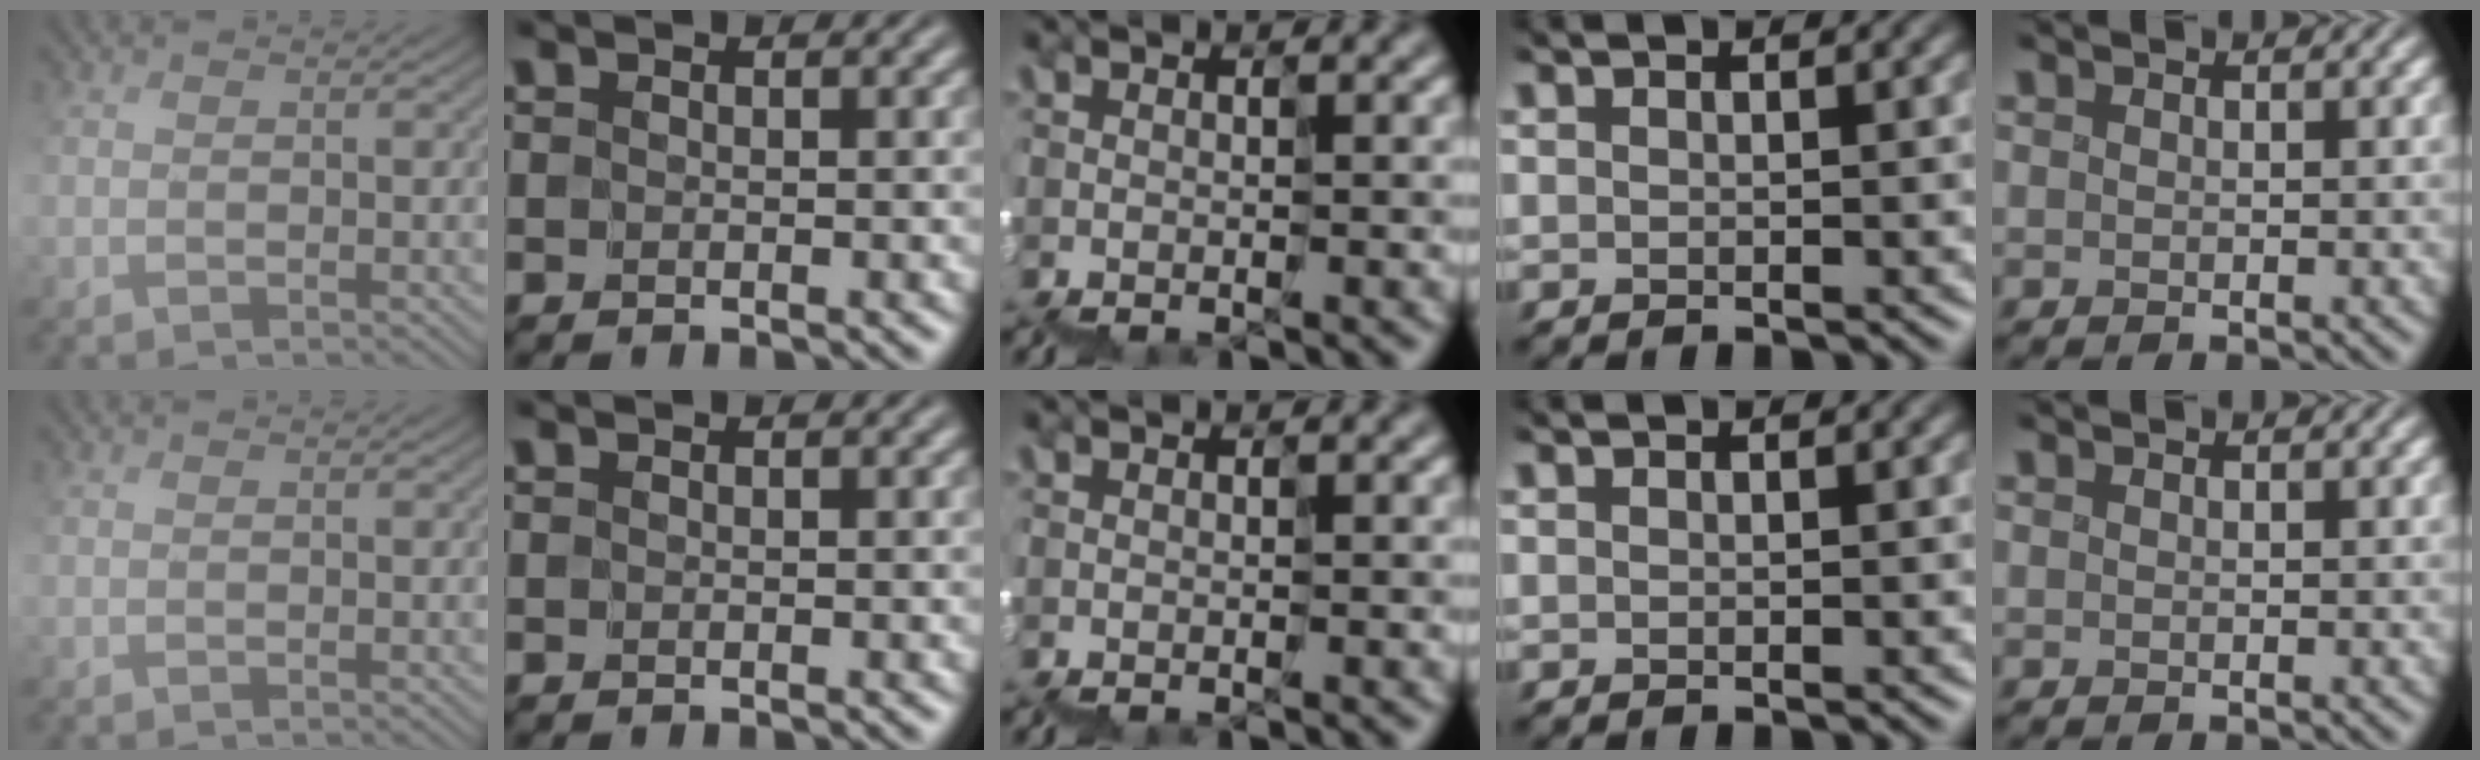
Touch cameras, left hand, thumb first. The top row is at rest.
{}